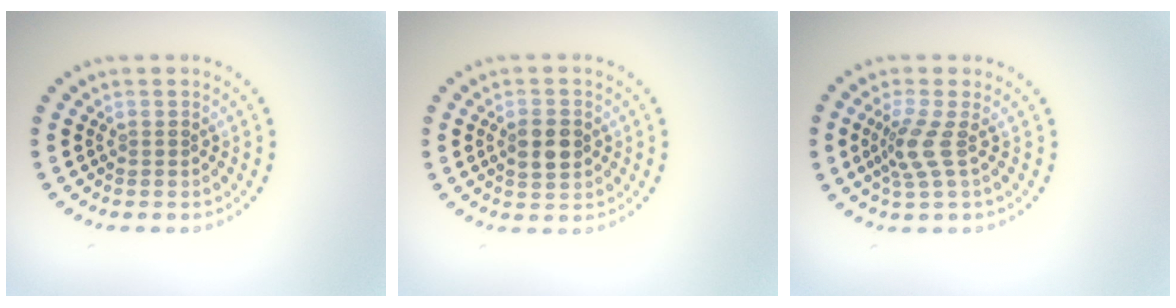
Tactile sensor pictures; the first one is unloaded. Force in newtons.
{"total": 2.8, "press": 2.8, "slide": 0.2}
{"total": 2.6, "press": 1.9, "slide": 1.8}